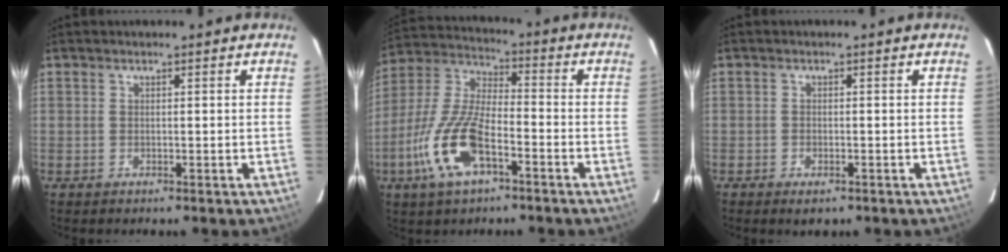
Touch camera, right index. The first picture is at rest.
{"total": 15.1, "force": [-6.7, 5.8, 12.1], "torque": [-0.268, -0.007, -0.133]}
{"total": 2.4, "force": [-1.5, 1.3, 1.4], "torque": [-0.029, -0.004, -0.022]}